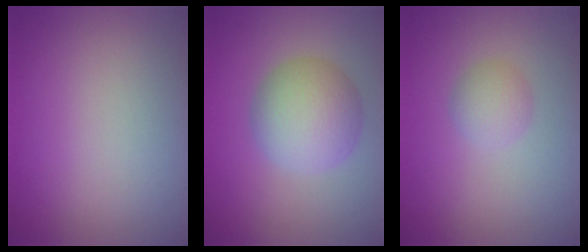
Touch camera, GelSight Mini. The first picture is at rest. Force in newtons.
{"total": 5.5, "press": 5.5, "slide": 0.1}
{"total": 1.7, "press": 1.7, "slide": 0.1}